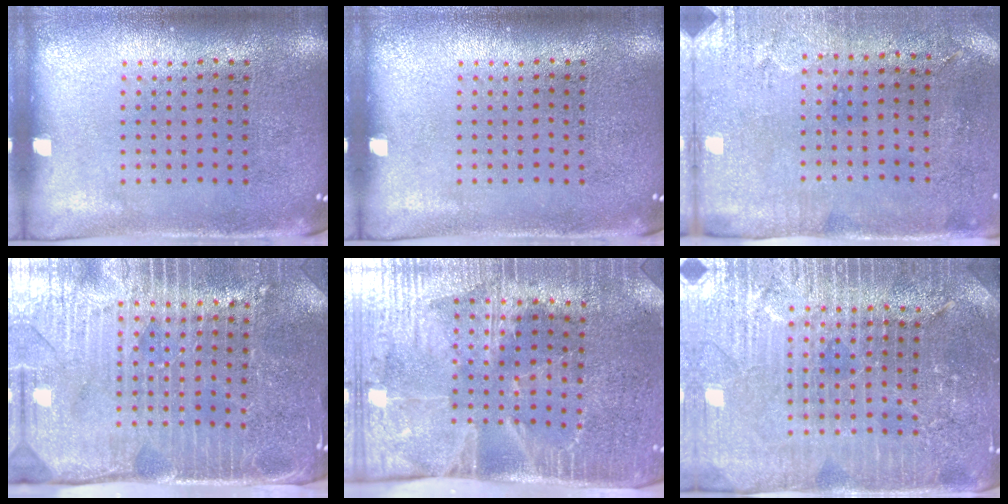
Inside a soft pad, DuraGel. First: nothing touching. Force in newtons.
{"total": 0.0}
{"total": 2.9, "press": 2.4, "slide": 1.7}
{"total": 4.4, "press": 3.8, "slide": 2.1}
{"total": 4.3, "press": 3.6, "slide": 2.3}
{"total": 4.3, "press": 4.1, "slide": 1.4}